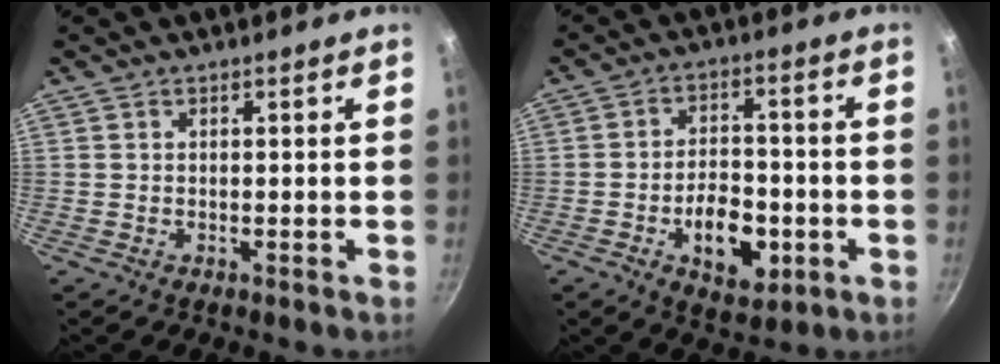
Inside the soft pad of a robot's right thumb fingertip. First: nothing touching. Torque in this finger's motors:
{"motor_torque": [-0.22, 0.43, 0.61, 0.28, 0.27]}